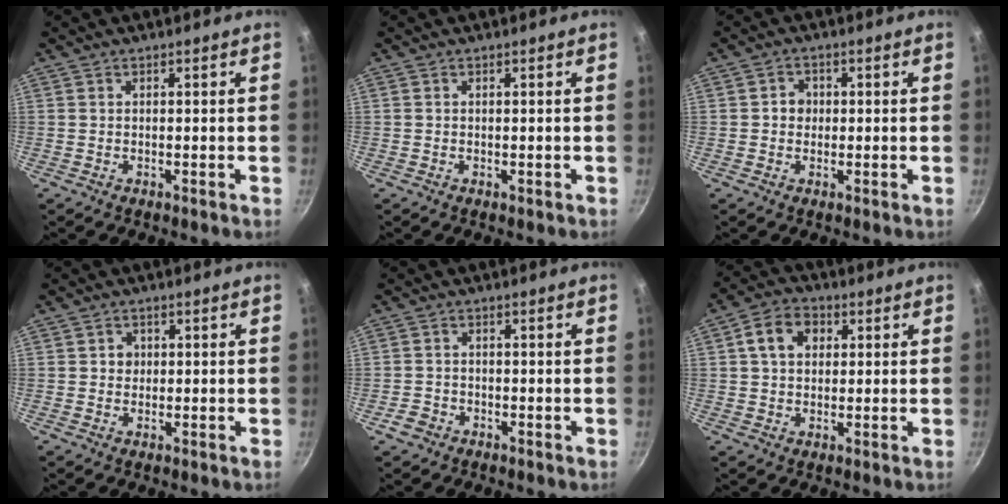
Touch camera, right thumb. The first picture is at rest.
{"total": 0.0}
{"total": 2.8, "force": [0.0, 2.5, 1.2], "torque": [-0.002, 0.006, -0.003]}
{"total": 2.0, "force": [0.2, 1.9, 0.7], "torque": [0.002, 0.002, 0.000]}
{"total": 2.9, "force": [-1.7, 2.1, 0.9], "torque": [-0.016, 0.019, -0.030]}
{"total": 7.6, "force": [2.0, 5.7, 4.5], "torque": [-0.057, 0.011, 0.024]}